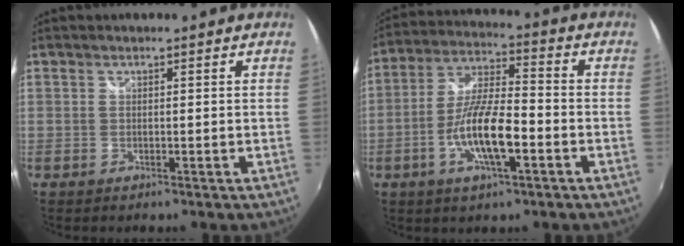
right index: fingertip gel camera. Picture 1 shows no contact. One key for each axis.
{"total": 12.1, "fx": -4.3, "fy": 3.1, "fz": 10.9, "tx": -0.221, "ty": -0.002, "tz": -0.080}